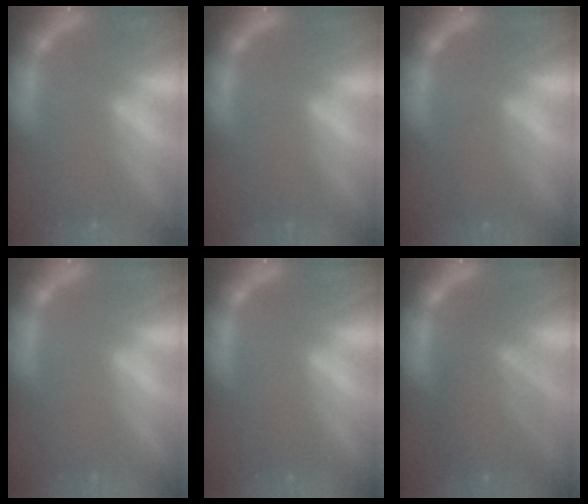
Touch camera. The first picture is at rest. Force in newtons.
{"total": 1.0}
{"total": 2.5}
{"total": 0.0}
{"total": 1.0}
{"total": 7.1}